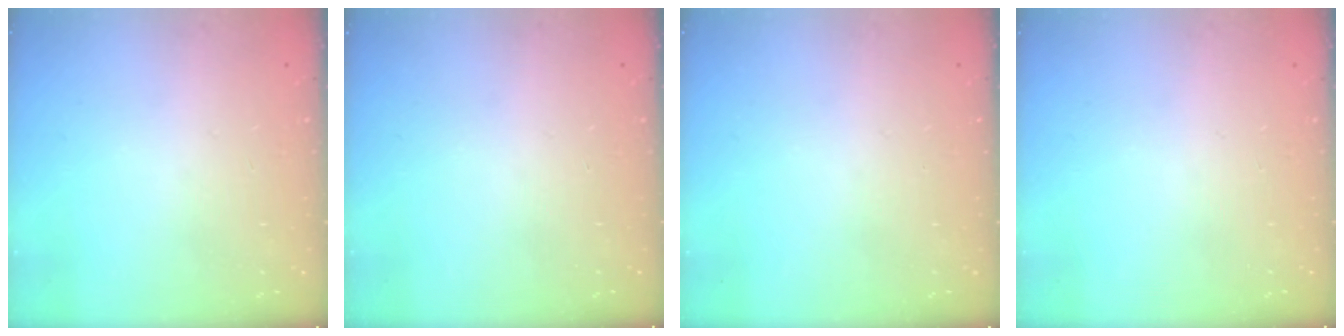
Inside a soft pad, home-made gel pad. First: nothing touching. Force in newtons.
{"total": 0.0}
{"total": 0.0}
{"total": 0.0}